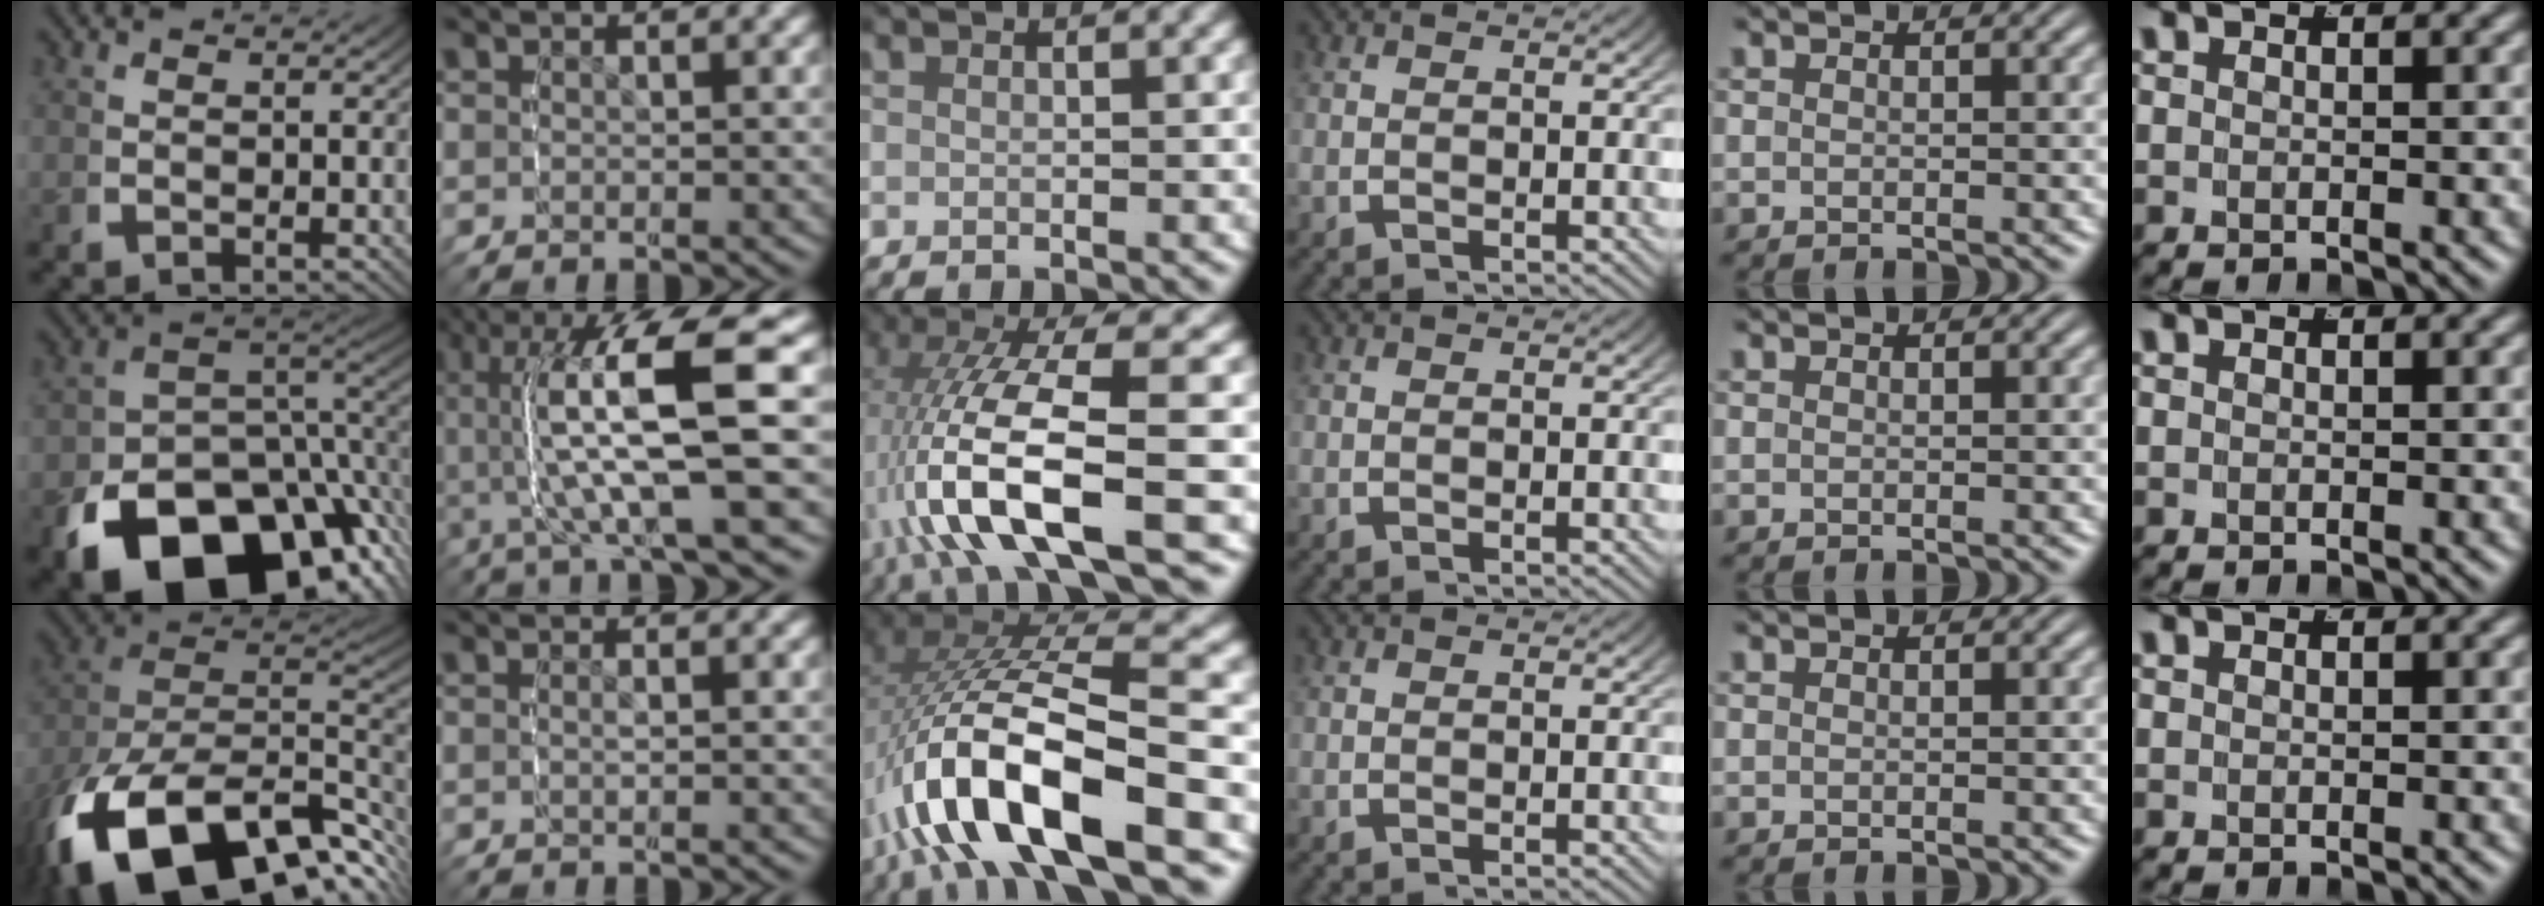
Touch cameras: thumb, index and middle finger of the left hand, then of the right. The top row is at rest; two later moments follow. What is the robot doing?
{"motion": "lift_and_place", "object": "tape"}